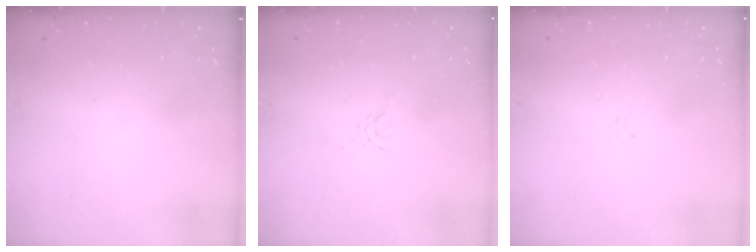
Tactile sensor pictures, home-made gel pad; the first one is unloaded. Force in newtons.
{"total": 3.2, "press": 3.1, "slide": 0.6}
{"total": 1.3, "press": 1.2, "slide": 0.5}